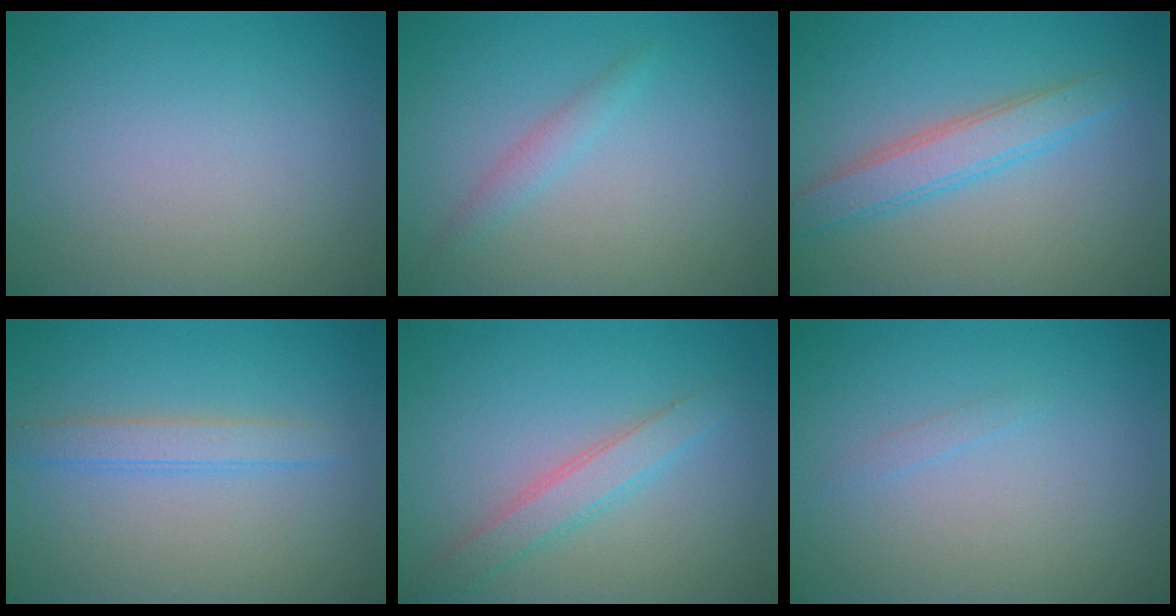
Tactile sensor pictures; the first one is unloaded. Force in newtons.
{"total": 1.3, "press": 1.3, "slide": 0.1}
{"total": 3.5, "press": 3.5, "slide": 0.1}
{"total": 2.0, "press": 2.0, "slide": 0.1}
{"total": 2.6, "press": 2.6, "slide": 0.1}
{"total": 0.5, "press": 0.5, "slide": 0.1}